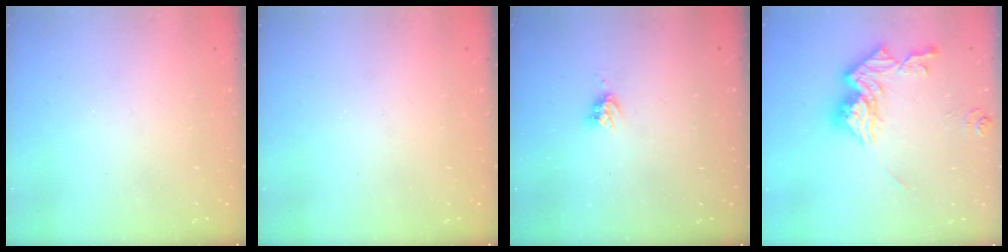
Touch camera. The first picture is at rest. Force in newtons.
{"total": 0.0}
{"total": 4.1, "press": 4.1, "slide": 0.1}
{"total": 14.1, "press": 14.0, "slide": 1.5}